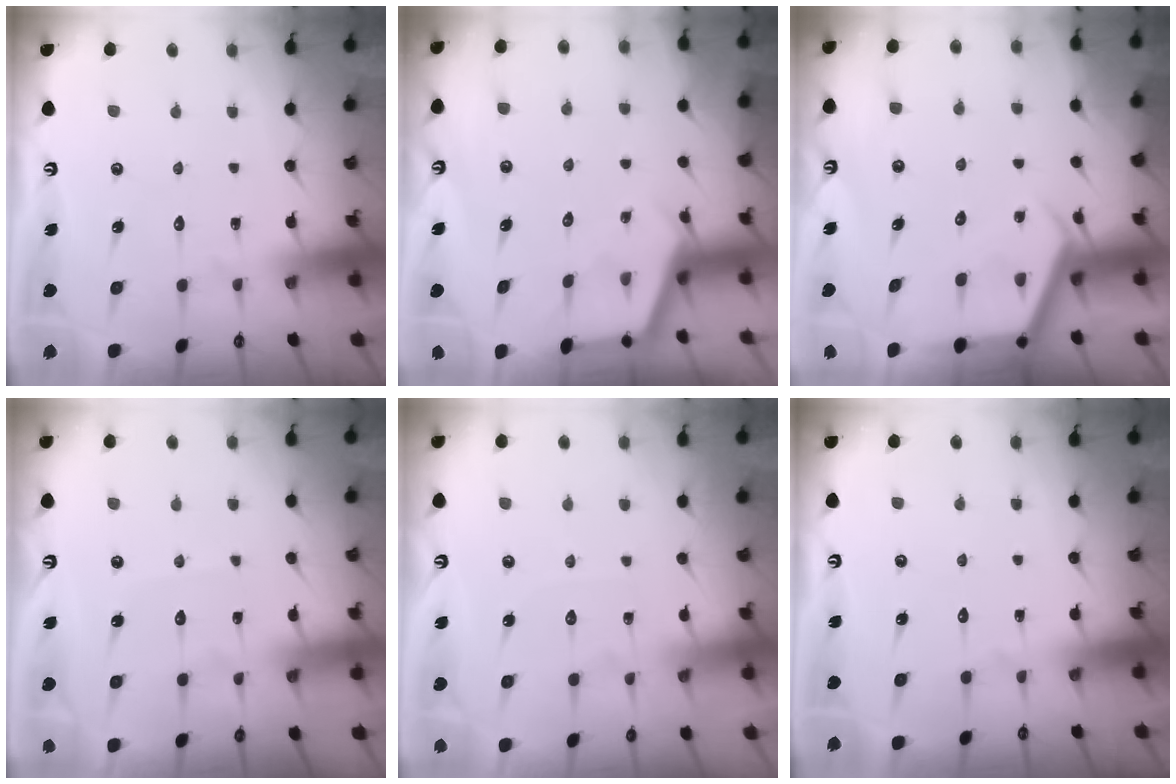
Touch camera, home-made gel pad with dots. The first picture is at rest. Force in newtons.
{"total": 3.0, "press": 2.9, "slide": 0.3}
{"total": 3.9, "press": 3.9, "slide": 0.3}
{"total": 4.6, "press": 4.6, "slide": 0.4}
{"total": 3.7, "press": 3.6, "slide": 0.4}
{"total": 0.0}